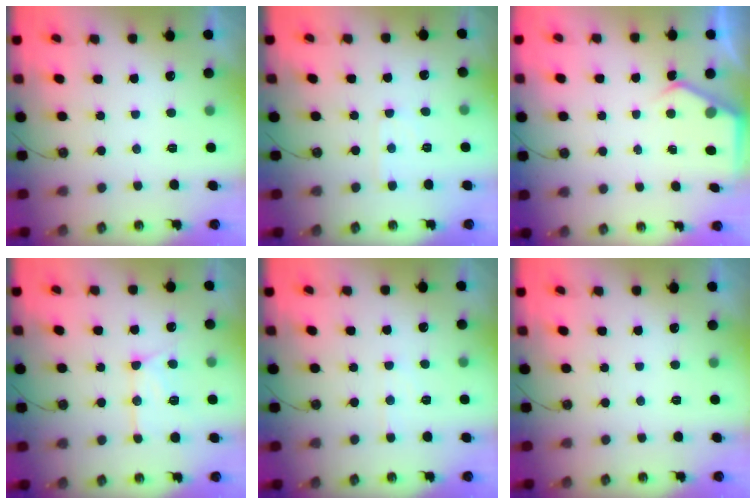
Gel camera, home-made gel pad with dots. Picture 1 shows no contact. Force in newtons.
{"total": 4.5, "press": 4.4, "slide": 0.7}
{"total": 3.7, "press": 3.6, "slide": 0.5}
{"total": 13.5, "press": 13.4, "slide": 1.3}
{"total": 4.4, "press": 4.3, "slide": 0.6}
{"total": 0.0}